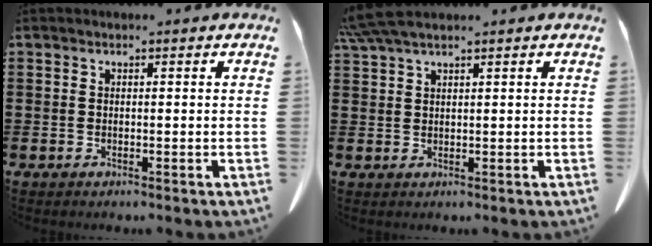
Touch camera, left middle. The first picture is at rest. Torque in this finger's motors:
{"motor_torque": [1.24, 0.68, 0.16, 0.06]}